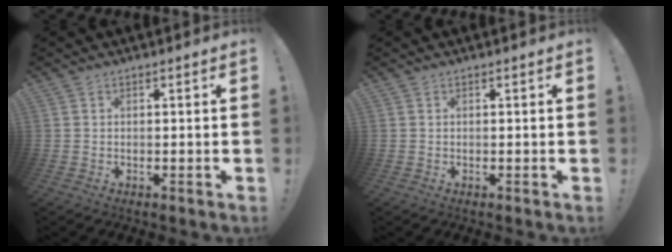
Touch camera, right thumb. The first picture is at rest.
{"total": 0.0}